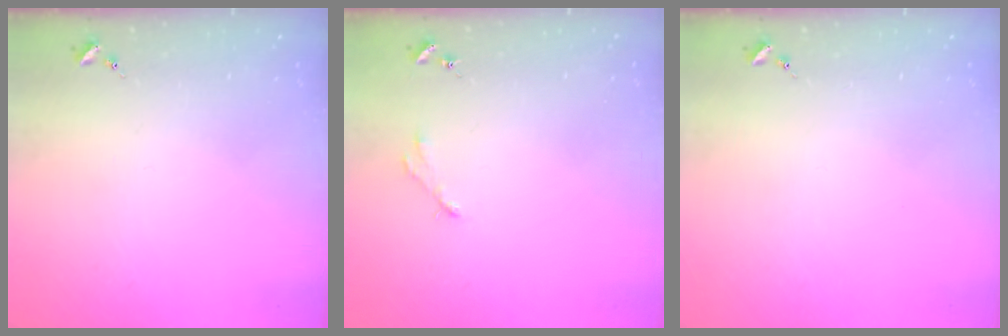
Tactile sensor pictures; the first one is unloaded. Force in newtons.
{"total": 2.5, "press": 2.5, "slide": 0.3}
{"total": 0.0}